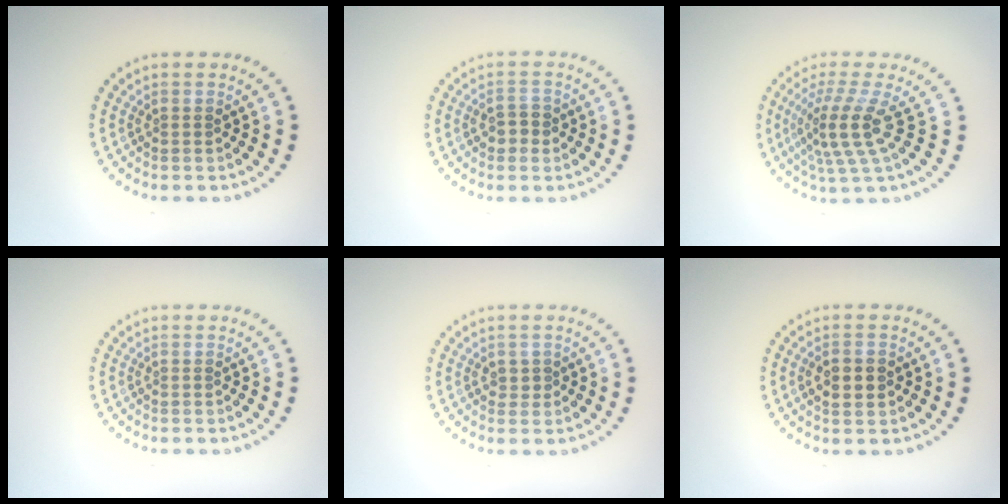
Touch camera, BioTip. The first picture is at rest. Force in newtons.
{"total": 2.0, "press": 2.0, "slide": 0.3}
{"total": 4.3, "press": 3.1, "slide": 3.0}
{"total": 0.0}
{"total": 0.7, "press": 0.7, "slide": 0.2}
{"total": 2.5, "press": 2.5, "slide": 0.2}